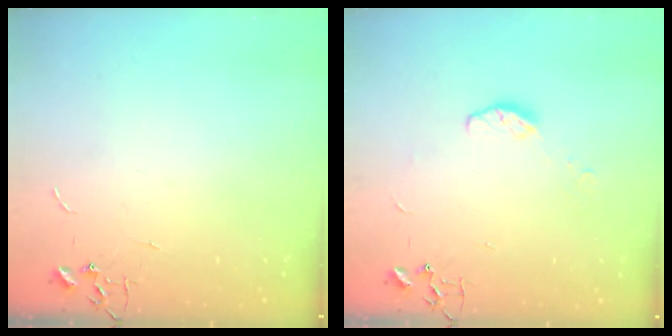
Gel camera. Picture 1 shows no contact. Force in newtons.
{"total": 6.0, "press": 5.9, "slide": 0.9}